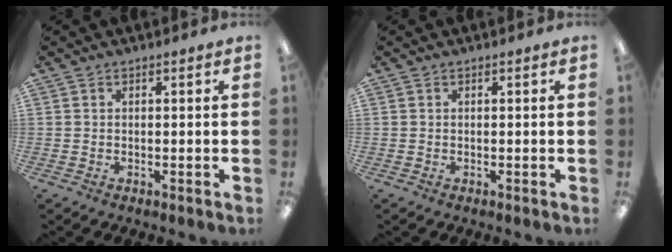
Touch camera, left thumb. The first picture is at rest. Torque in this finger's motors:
{"motor_torque": [0.01, -0.01, 0.05, -0.02, 0.00]}